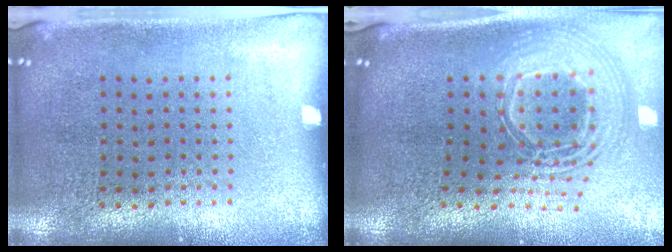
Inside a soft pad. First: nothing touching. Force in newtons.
{"total": 2.5, "press": 1.9, "slide": 1.7}